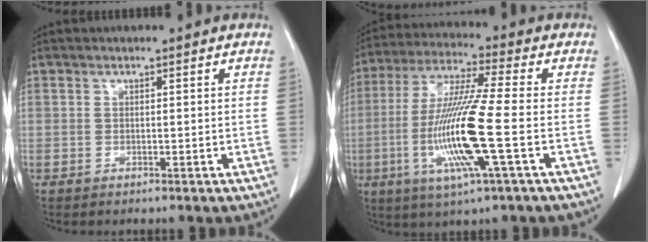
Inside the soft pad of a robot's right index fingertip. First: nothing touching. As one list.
[{"total": 14.8, "force": [-3.4, -0.2, 14.5], "torque": [-0.300, -0.014, -0.073]}]